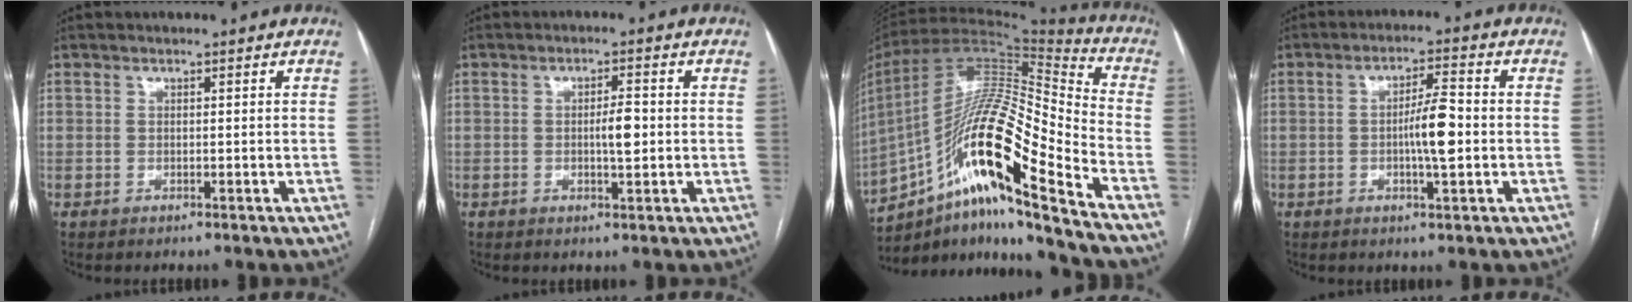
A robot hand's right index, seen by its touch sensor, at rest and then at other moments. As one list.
[{"total": 3.6, "force": [-0.1, 0.7, 3.5], "torque": [-0.057, 0.000, -0.002]}, {"total": 23.9, "force": [-13.3, 2.2, 19.8], "torque": [-0.365, 0.004, -0.235]}, {"total": 6.3, "force": [-0.7, 0.8, 6.2], "torque": [-0.109, 0.003, -0.014]}]